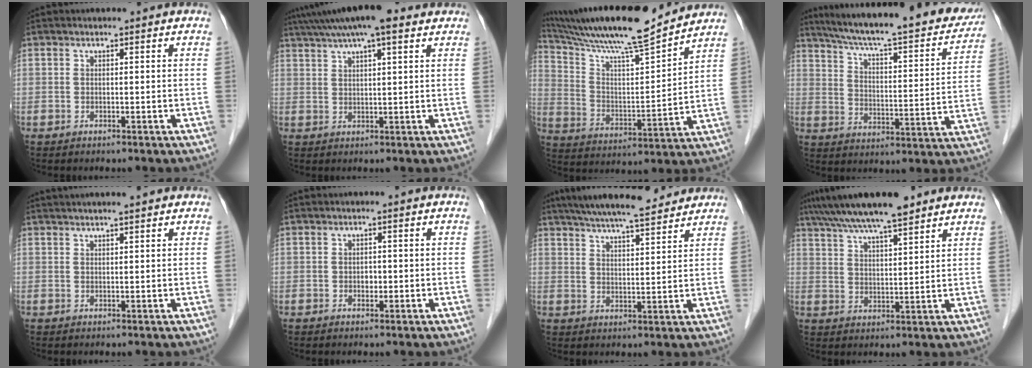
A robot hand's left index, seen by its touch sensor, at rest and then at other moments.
{"total": 11.6, "force": [8.7, 1.7, 7.5], "torque": [-0.124, 0.045, 0.132]}
{"total": 18.9, "force": [16.8, 0.0, 8.7], "torque": [-0.161, 0.009, 0.280]}
{"total": 27.3, "force": [23.3, 4.2, 13.7], "torque": [-0.213, -0.021, 0.308]}
{"total": 5.3, "force": [4.5, 0.1, 2.8], "torque": [-0.041, 0.027, 0.066]}
{"total": 1.1, "force": [-0.2, 0.8, 0.7], "torque": [-0.012, 0.002, -0.003]}
{"total": 14.1, "force": [12.4, 2.1, 6.5], "torque": [-0.111, 0.024, 0.188]}
{"total": 11.8, "force": [9.6, 1.3, 6.7], "torque": [-0.112, 0.030, 0.160]}